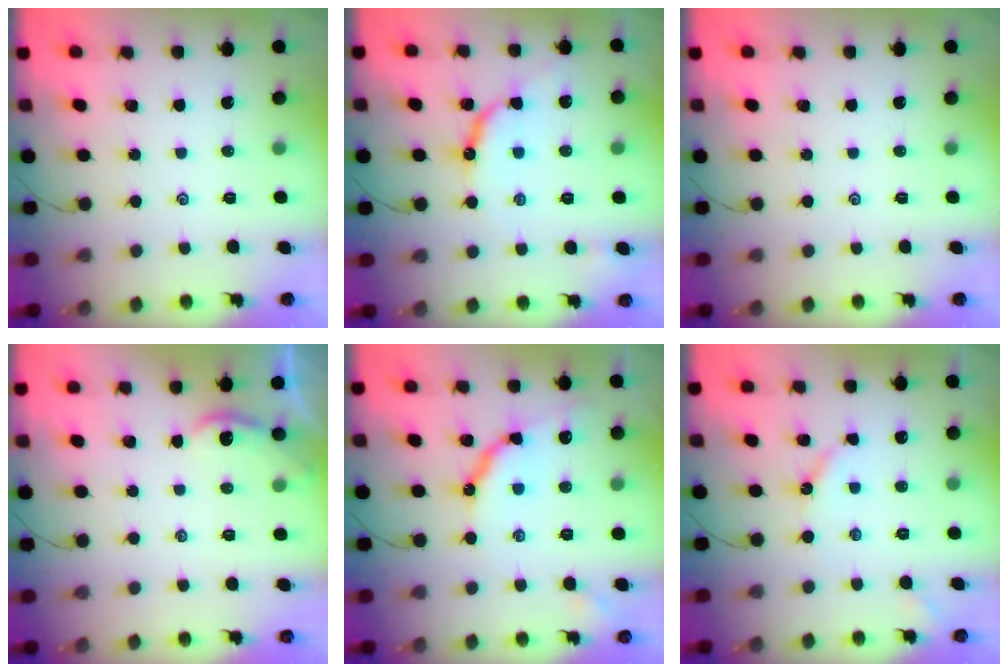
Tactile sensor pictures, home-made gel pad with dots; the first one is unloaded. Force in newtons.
{"total": 9.8, "press": 9.7, "slide": 0.8}
{"total": 0.0}
{"total": 2.3, "press": 2.3, "slide": 0.2}
{"total": 10.3, "press": 10.2, "slide": 0.9}
{"total": 3.3, "press": 3.3, "slide": 0.3}